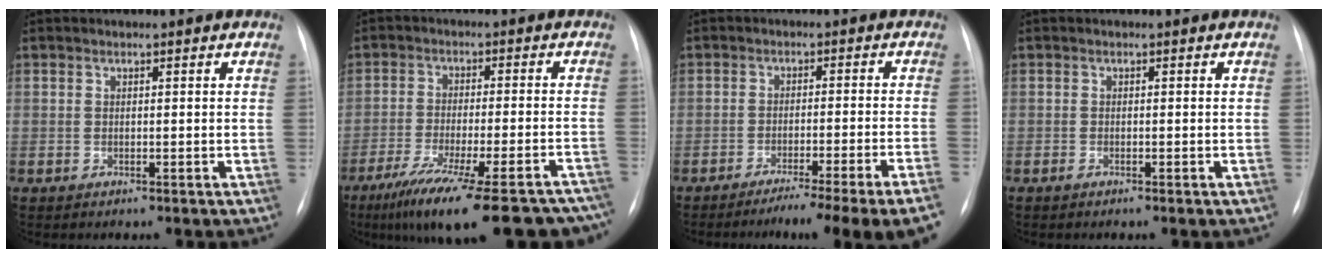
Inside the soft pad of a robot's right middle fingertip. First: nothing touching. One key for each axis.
{"total": 24.6, "fx": -20.1, "fy": 4.0, "fz": 13.6, "tx": -0.153, "ty": -0.020, "tz": -0.276}
{"total": 15.4, "fx": -12.4, "fy": -1.8, "fz": 9.0, "tx": -0.079, "ty": -0.019, "tz": -0.170}
{"total": 0.6, "fx": -0.4, "fy": 0.0, "fz": 0.4, "tx": -0.010, "ty": -0.001, "tz": -0.007}